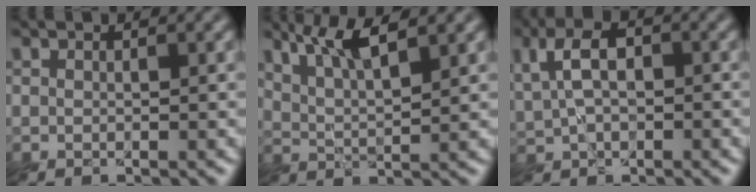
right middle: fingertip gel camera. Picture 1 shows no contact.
{"total": 3.9, "force": [2.6, 0.6, 2.8], "torque": [-0.051, 0.001, 0.046]}
{"total": 5.2, "force": [0.7, 3.0, 4.2], "torque": [-0.079, 0.014, 0.002]}